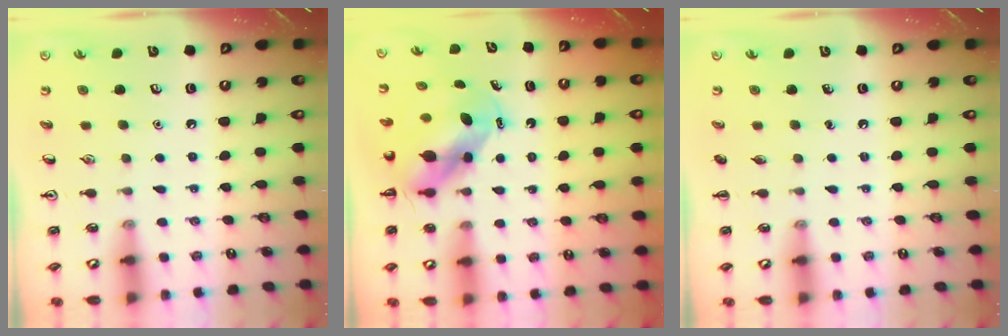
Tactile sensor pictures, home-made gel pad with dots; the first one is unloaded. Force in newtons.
{"total": 5.8, "press": 5.7, "slide": 1.3}
{"total": 0.0}